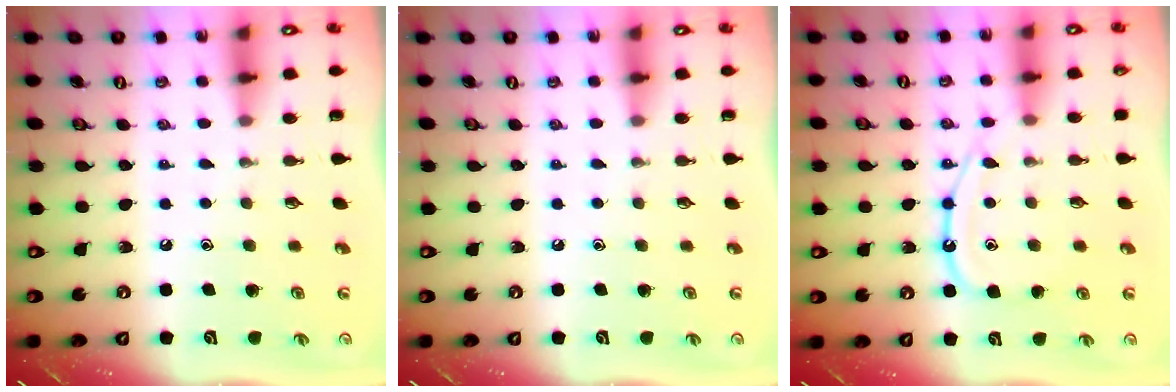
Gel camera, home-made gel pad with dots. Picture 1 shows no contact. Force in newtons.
{"total": 0.0}
{"total": 13.1, "press": 13.0, "slide": 1.3}